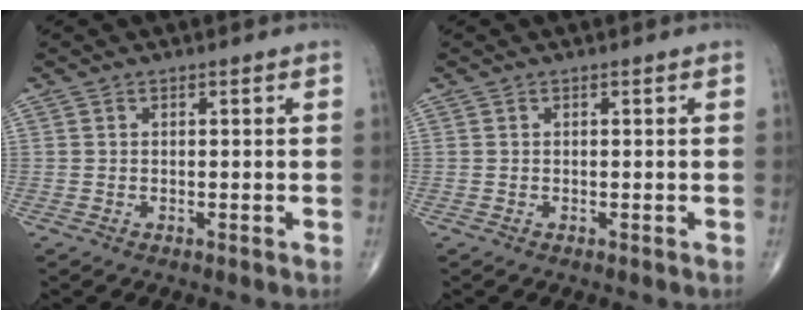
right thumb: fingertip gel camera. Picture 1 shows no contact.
{"total": 0.0}